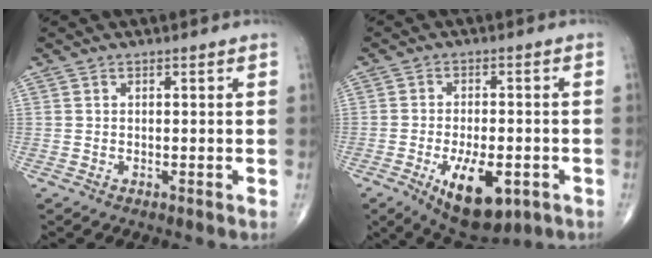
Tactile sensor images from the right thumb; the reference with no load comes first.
{"total": 12.3, "force": [-4.7, 5.7, 9.8], "torque": [-0.144, 0.004, -0.058]}